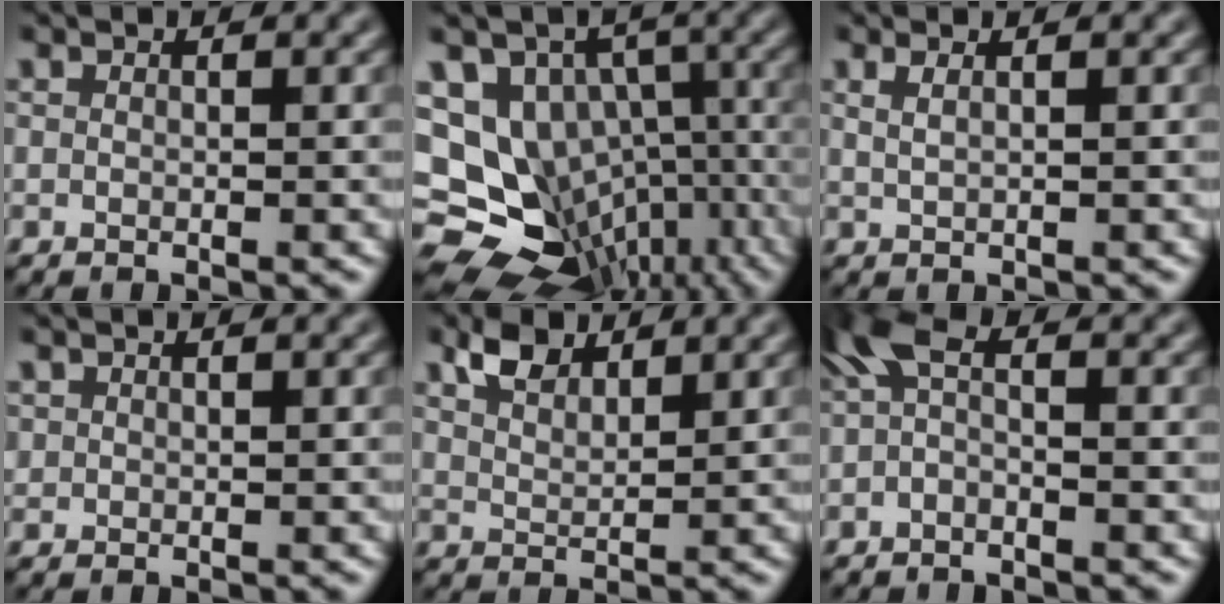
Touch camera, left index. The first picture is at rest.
{"total": 14.7, "force": [-5.2, 11.9, 6.9], "torque": [-0.127, -0.003, -0.049]}
{"total": 1.8, "force": [1.1, 0.8, 1.2], "torque": [-0.013, -0.006, 0.007]}
{"total": 0.7, "force": [0.3, 0.6, 0.1], "torque": [0.003, -0.001, 0.008]}
{"total": 3.0, "force": [2.3, 1.4, 1.4], "torque": [-0.033, 0.005, 0.047]}
{"total": 2.6, "force": [-0.2, 1.1, 2.3], "torque": [-0.050, 0.007, -0.014]}